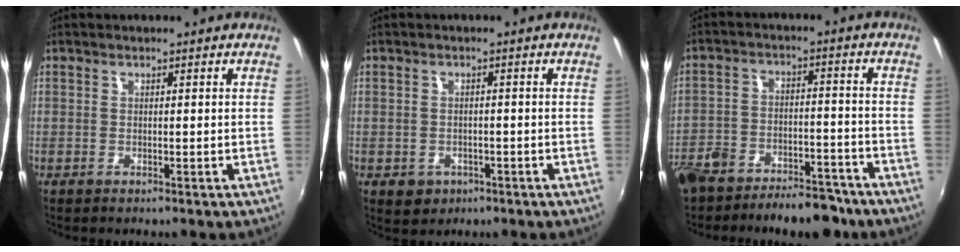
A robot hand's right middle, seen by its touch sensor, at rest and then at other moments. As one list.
[{"total": 4.5, "force": [-1.8, 3.6, 1.9], "torque": [-0.044, -0.003, -0.017]}, {"total": 14.6, "force": [-11.4, 6.4, 6.4], "torque": [-0.148, 0.007, -0.169]}]